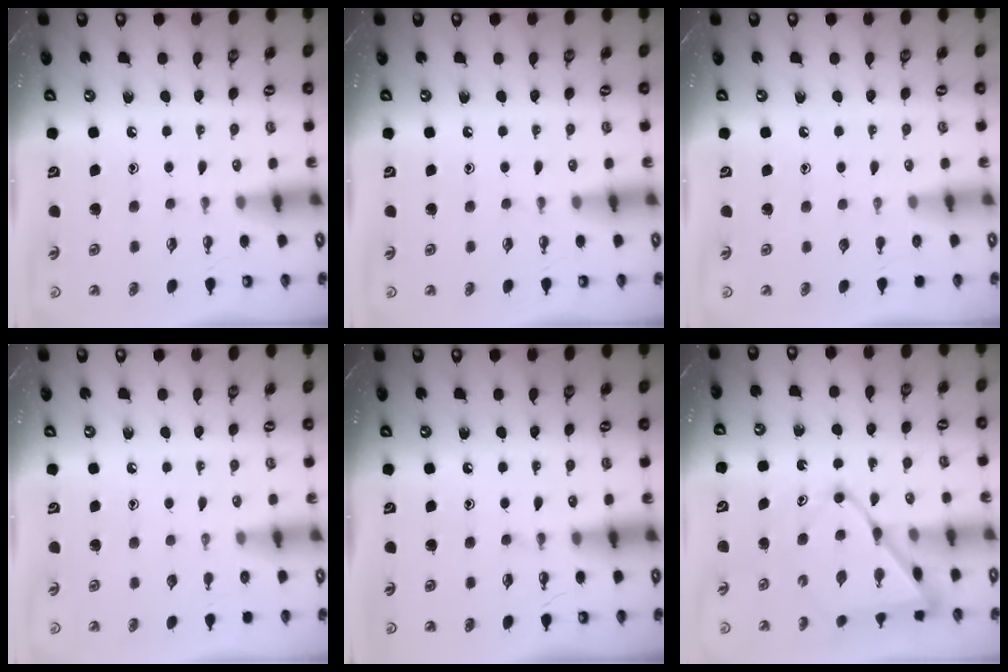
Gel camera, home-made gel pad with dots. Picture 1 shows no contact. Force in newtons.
{"total": 0.0}
{"total": 0.0}
{"total": 0.0}
{"total": 0.0}
{"total": 12.6, "press": 12.5, "slide": 1.0}